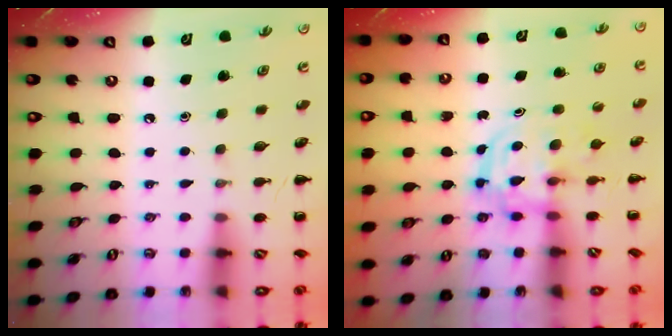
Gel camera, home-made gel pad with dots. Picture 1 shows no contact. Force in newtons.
{"total": 2.9, "press": 2.9, "slide": 0.3}